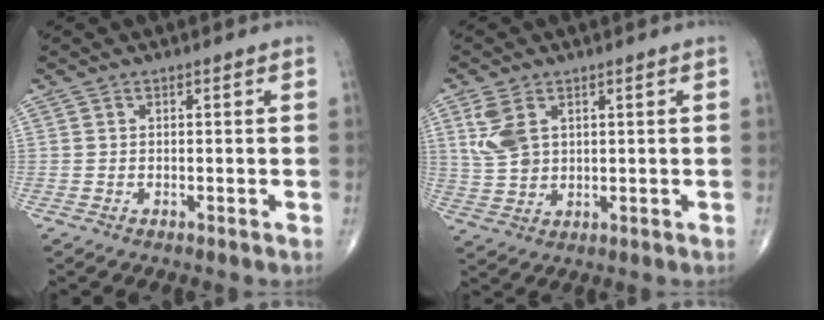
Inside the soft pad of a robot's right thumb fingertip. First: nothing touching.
{"total": 6.6, "force": [2.6, 4.2, 4.4], "torque": [-0.091, -0.006, 0.060]}